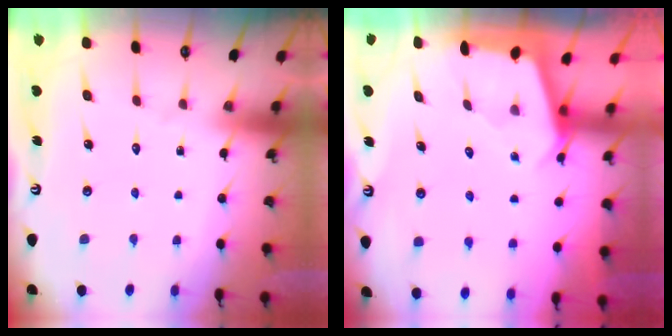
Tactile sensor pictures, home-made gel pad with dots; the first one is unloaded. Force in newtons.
{"total": 2.5, "press": 2.5, "slide": 0.3}